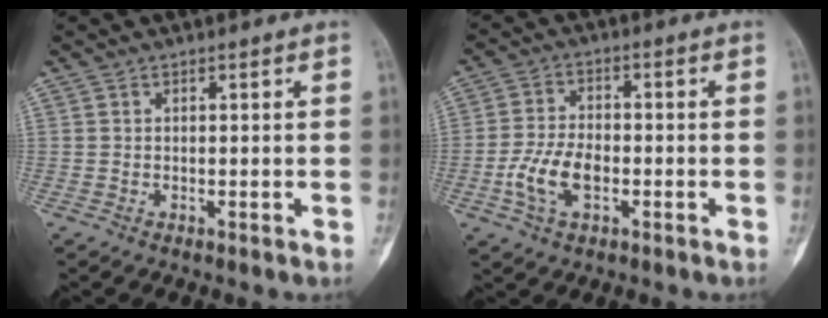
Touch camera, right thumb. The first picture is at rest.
{"total": 8.1, "force": [-2.4, 4.6, 6.3], "torque": [-0.128, 0.013, -0.047]}